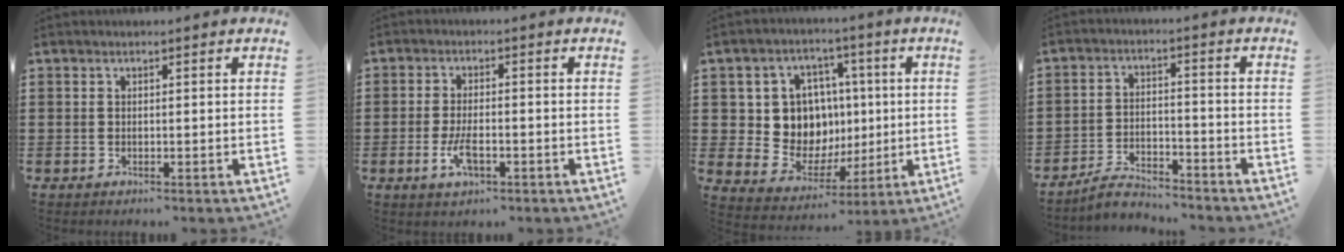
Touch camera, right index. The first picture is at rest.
{"total": 4.4, "force": [-1.5, 1.7, 3.8], "torque": [-0.086, -0.003, -0.033]}
{"total": 9.7, "force": [1.4, 8.9, 3.7], "torque": [-0.088, 0.010, 0.038]}
{"total": 4.5, "force": [-4.4, 0.5, 1.0], "torque": [-0.025, 0.005, -0.088]}